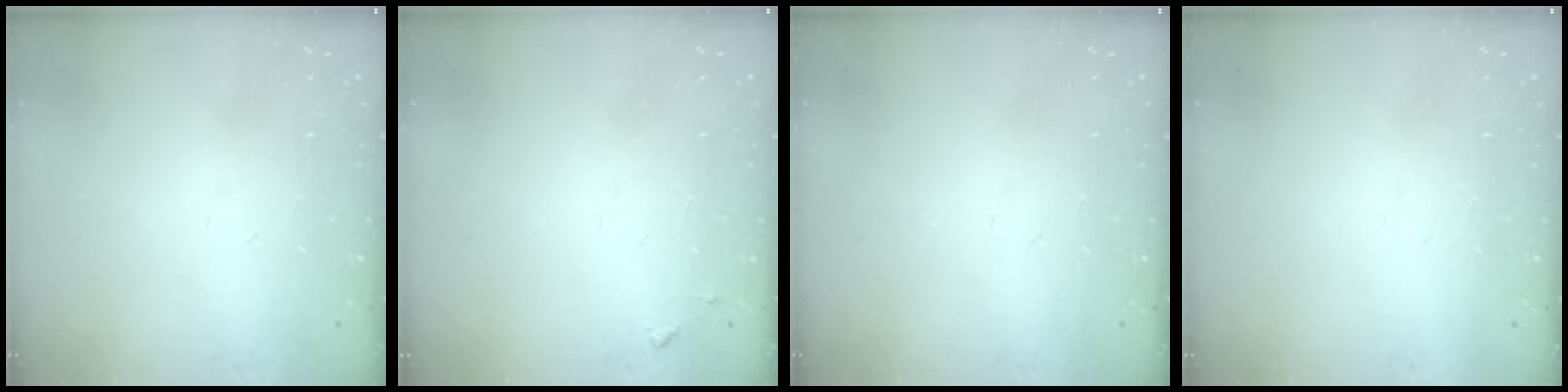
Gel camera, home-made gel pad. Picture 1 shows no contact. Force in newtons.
{"total": 5.1, "press": 5.1, "slide": 0.4}
{"total": 0.0}
{"total": 1.5, "press": 1.5, "slide": 0.1}